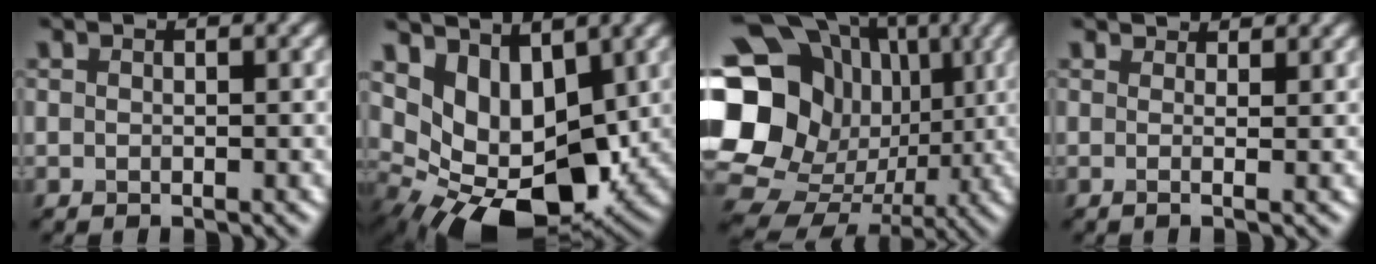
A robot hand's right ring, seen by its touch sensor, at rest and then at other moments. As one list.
[{"total": 8.7, "force": [1.8, 5.3, 6.7], "torque": [-0.114, -0.017, 0.040]}, {"total": 21.6, "force": [2.6, 19.3, 9.4], "torque": [-0.219, 0.036, 0.024]}, {"total": 3.4, "force": [2.5, 1.0, 2.1], "torque": [-0.027, -0.003, 0.008]}]